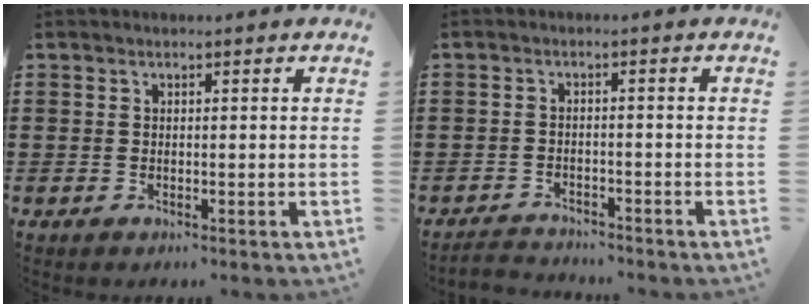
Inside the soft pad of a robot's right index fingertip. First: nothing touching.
{"total": 2.3, "force": [-2.3, 0.3, -0.3], "torque": [-0.002, 0.001, -0.051]}